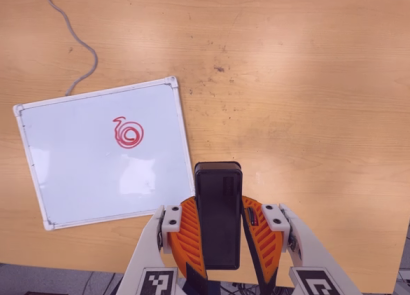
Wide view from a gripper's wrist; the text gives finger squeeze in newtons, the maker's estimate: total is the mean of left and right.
{"total": 8.7, "left": 7.5, "right": 9.9}